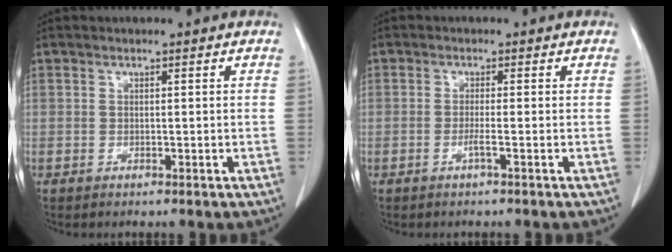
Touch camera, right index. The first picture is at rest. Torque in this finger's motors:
{"motor_torque": [-0.13, -0.02, -0.02, 0.00]}